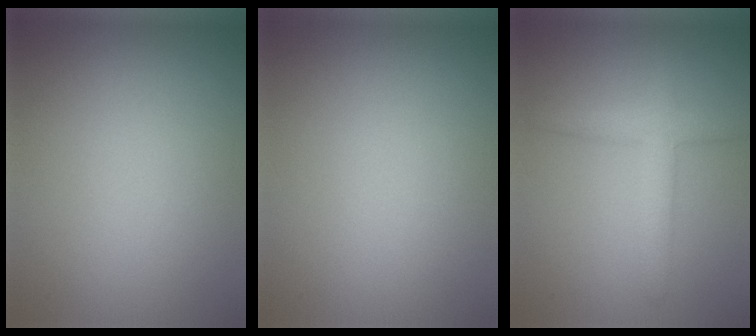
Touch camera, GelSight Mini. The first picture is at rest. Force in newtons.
{"total": 0.0}
{"total": 2.9, "press": 2.9, "slide": 0.2}